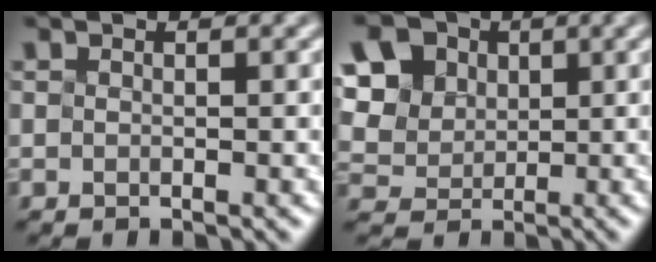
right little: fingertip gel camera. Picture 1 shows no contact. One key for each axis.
{"total": 12.5, "fx": 5.3, "fy": 9.8, "fz": 5.7, "tx": -0.143, "ty": 0.033, "tz": 0.101}